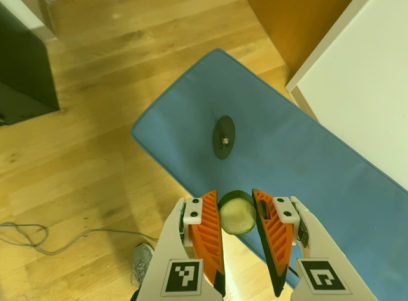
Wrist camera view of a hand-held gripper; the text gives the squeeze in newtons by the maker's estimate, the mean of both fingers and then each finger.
{"total": 9.4, "left": 9.4, "right": 9.4}